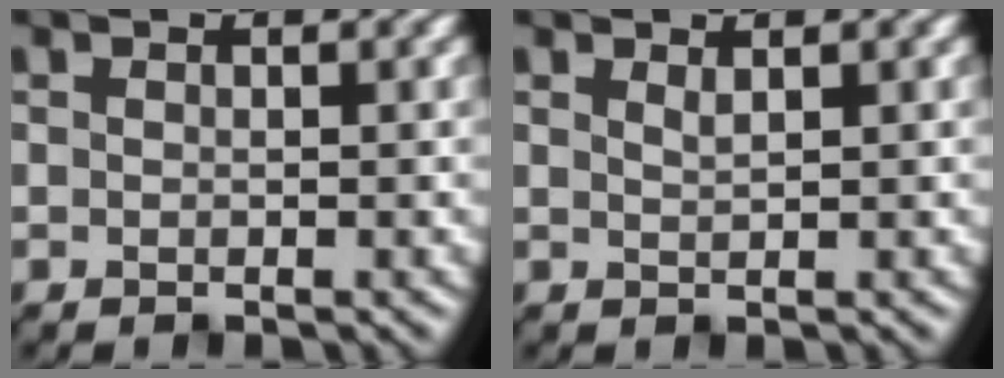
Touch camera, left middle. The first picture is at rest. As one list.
[{"total": 1.3, "force": [1.1, 0.4, 0.6], "torque": [0.002, 0.003, 0.007]}]